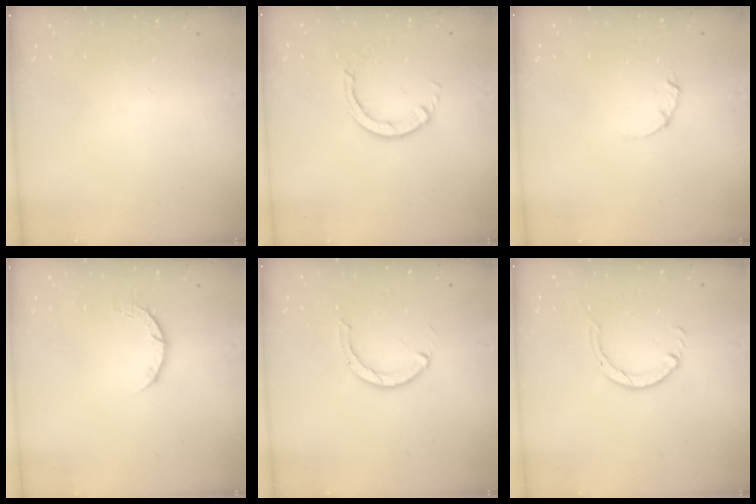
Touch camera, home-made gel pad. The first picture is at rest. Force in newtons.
{"total": 3.0, "press": 3.0, "slide": 0.4}
{"total": 2.1, "press": 2.1, "slide": 0.1}
{"total": 5.2, "press": 5.1, "slide": 0.7}
{"total": 3.6, "press": 3.5, "slide": 0.5}
{"total": 3.6, "press": 3.5, "slide": 0.4}